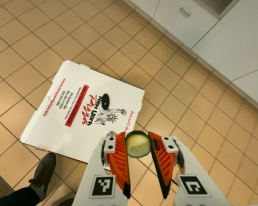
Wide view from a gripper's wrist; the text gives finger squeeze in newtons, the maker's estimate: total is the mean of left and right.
{"total": 8.0, "left": 7.9, "right": 8.2}